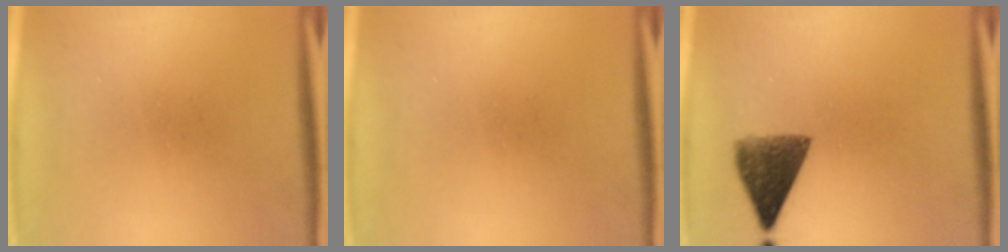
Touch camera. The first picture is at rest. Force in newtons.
{"total": 0.0}
{"total": 7.2}